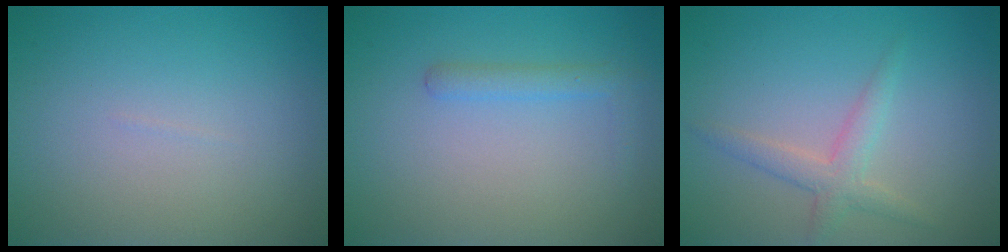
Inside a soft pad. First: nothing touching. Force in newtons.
{"total": 1.6, "press": 1.6, "slide": 0.1}
{"total": 2.4, "press": 2.4, "slide": 0.1}